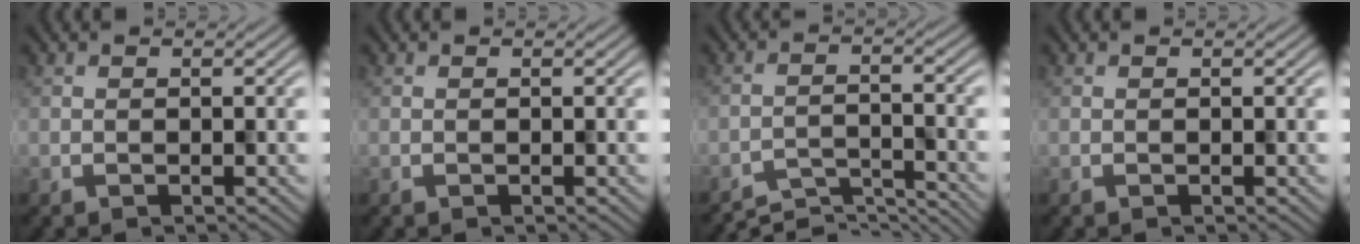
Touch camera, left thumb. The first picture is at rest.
{"total": 0.0}
{"total": 7.0, "force": [-6.7, 1.0, 1.8], "torque": [-0.029, 0.002, -0.101]}
{"total": 0.0}